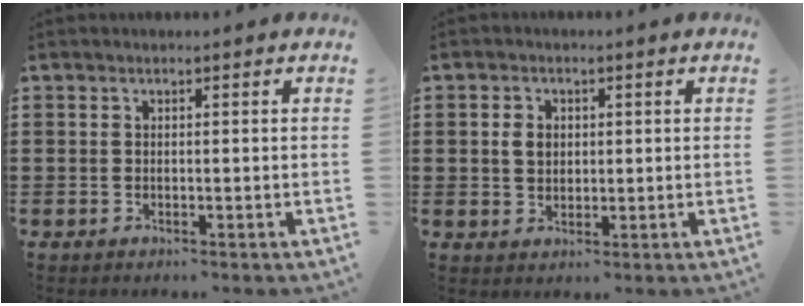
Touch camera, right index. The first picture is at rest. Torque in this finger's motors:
{"motor_torque": [0.05, -0.05, 0.08, 0.04]}